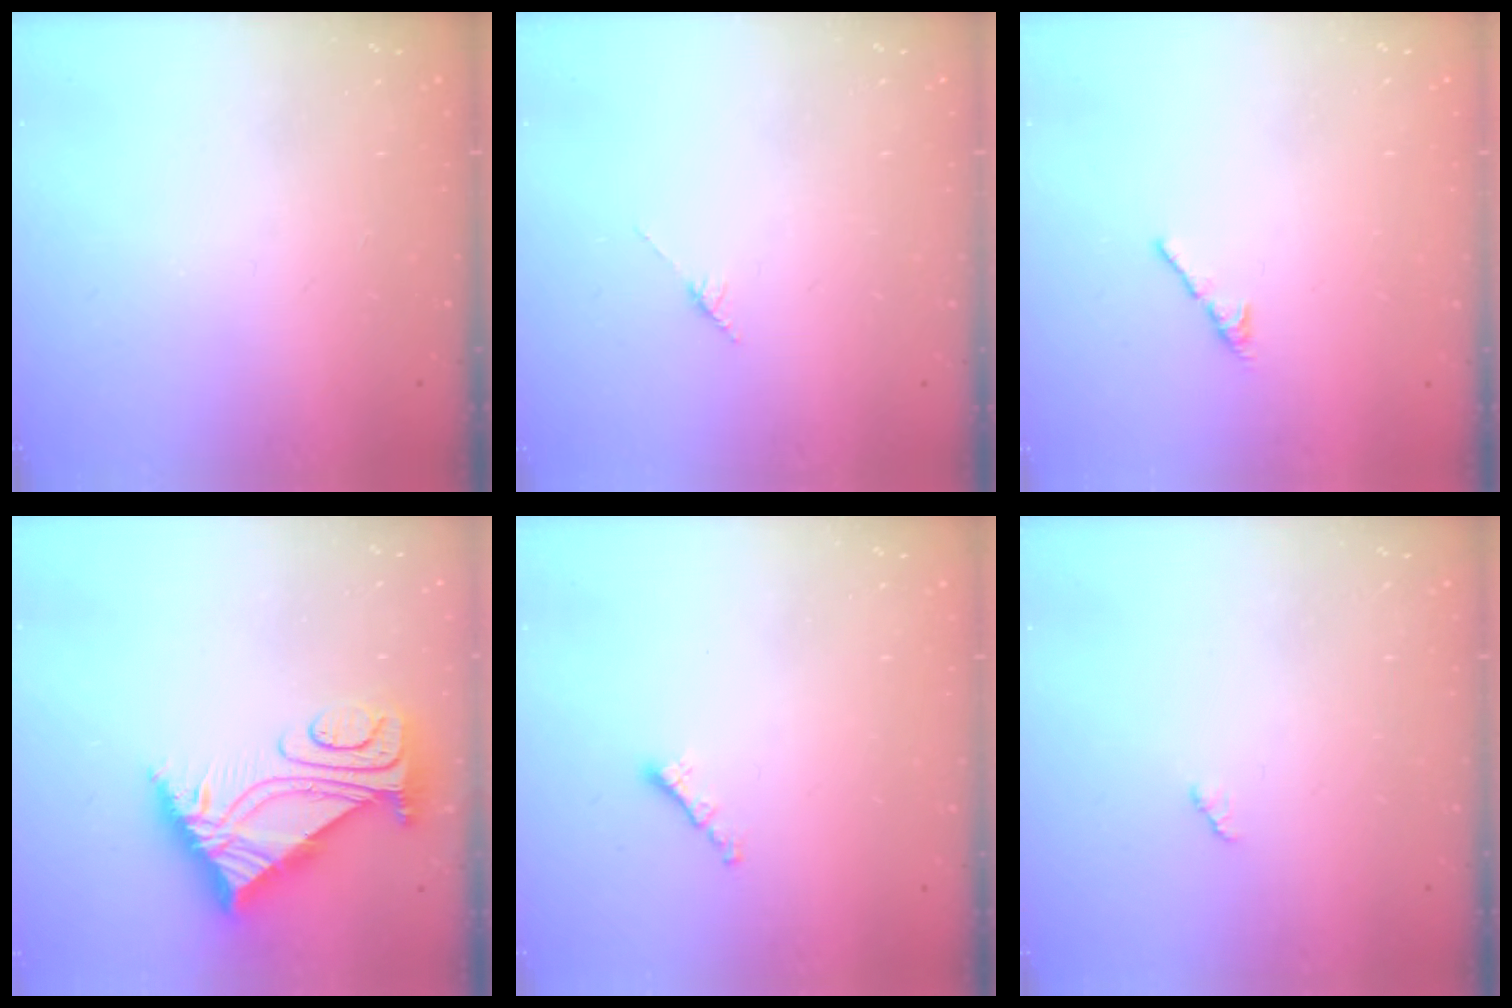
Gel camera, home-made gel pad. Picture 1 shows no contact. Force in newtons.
{"total": 2.8, "press": 2.8, "slide": 0.4}
{"total": 2.7, "press": 2.6, "slide": 0.8}
{"total": 8.2, "press": 8.2, "slide": 0.8}
{"total": 1.2, "press": 1.1, "slide": 0.5}
{"total": 2.1, "press": 2.1, "slide": 0.3}